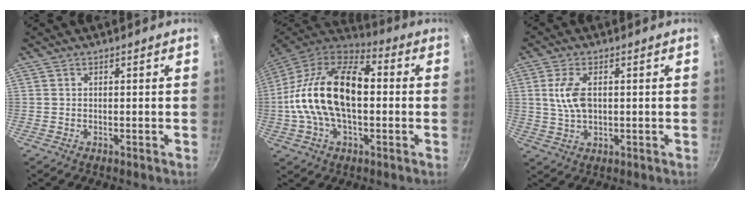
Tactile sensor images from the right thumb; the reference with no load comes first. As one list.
[{"total": 22.6, "force": [0.1, 12.9, 18.6], "torque": [-0.329, 0.037, -0.016]}, {"total": 6.5, "force": [1.0, 3.5, 5.4], "torque": [-0.102, 0.003, 0.019]}]